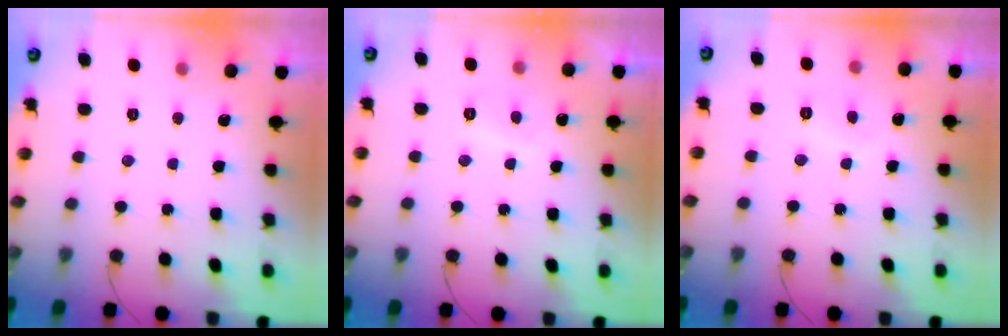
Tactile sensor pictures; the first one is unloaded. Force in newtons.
{"total": 2.5, "press": 2.4, "slide": 0.8}
{"total": 2.4, "press": 2.3, "slide": 0.7}